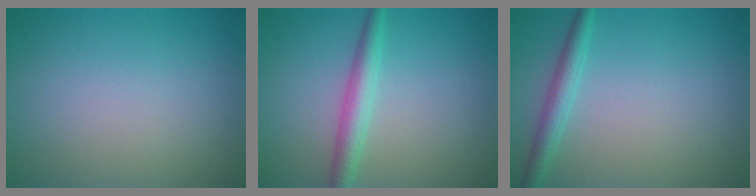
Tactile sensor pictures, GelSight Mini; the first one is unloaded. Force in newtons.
{"total": 2.9, "press": 2.9, "slide": 0.1}
{"total": 2.3, "press": 2.3, "slide": 0.1}